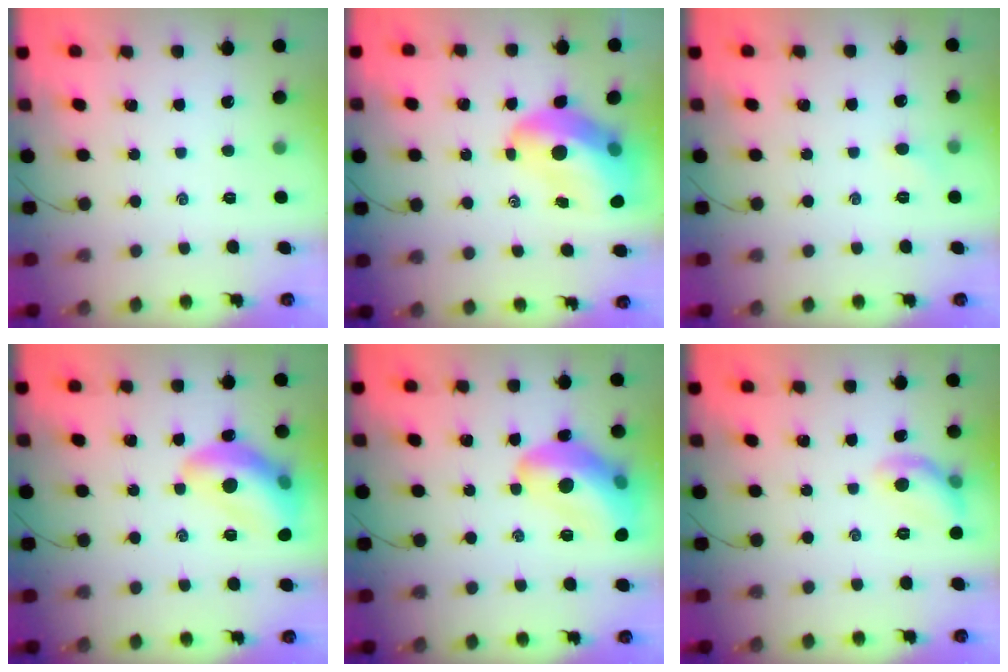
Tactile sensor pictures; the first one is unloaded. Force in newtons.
{"total": 14.9, "press": 14.4, "slide": 3.9}
{"total": 3.3, "press": 3.1, "slide": 1.0}
{"total": 15.0, "press": 14.9, "slide": 1.8}
{"total": 17.4, "press": 17.3, "slide": 1.9}
{"total": 8.6, "press": 8.5, "slide": 1.6}